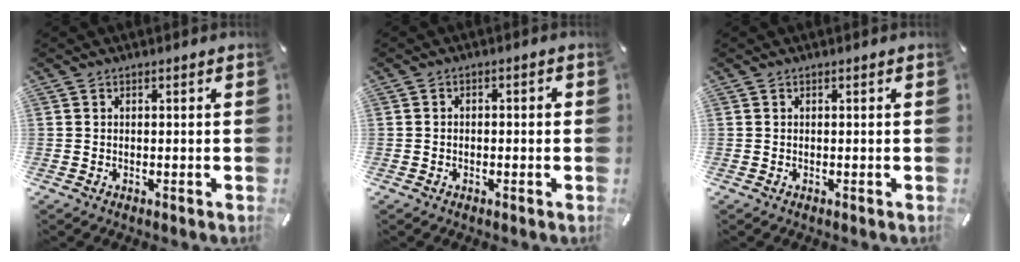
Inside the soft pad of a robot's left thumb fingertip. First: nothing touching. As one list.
[{"total": 1.6, "force": [-0.9, 0.9, 0.9], "torque": [-0.017, 0.007, -0.021]}, {"total": 0.0}]